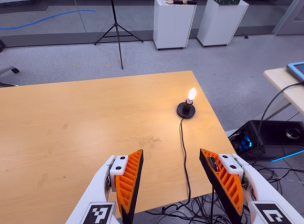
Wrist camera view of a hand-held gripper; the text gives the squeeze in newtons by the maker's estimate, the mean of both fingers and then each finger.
{"total": 0.0}